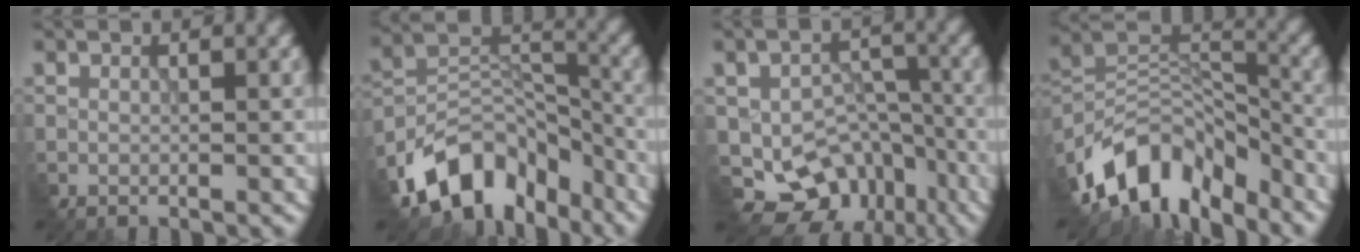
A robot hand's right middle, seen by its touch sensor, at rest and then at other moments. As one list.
[{"total": 9.3, "force": [-6.8, 5.3, 3.4], "torque": [-0.058, 0.004, -0.130]}, {"total": 6.7, "force": [-3.5, 5.0, 2.5], "torque": [-0.034, -0.018, -0.039]}, {"total": 10.5, "force": [-7.9, 4.9, 4.9], "torque": [-0.094, 0.010, -0.151]}]